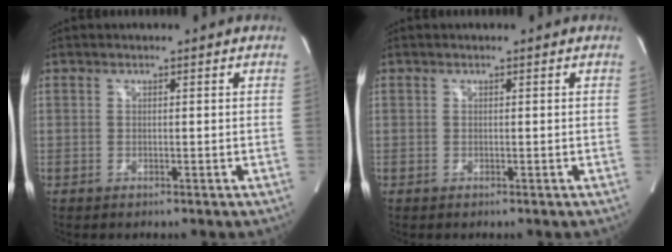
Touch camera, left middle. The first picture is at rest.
{"total": 0.0}